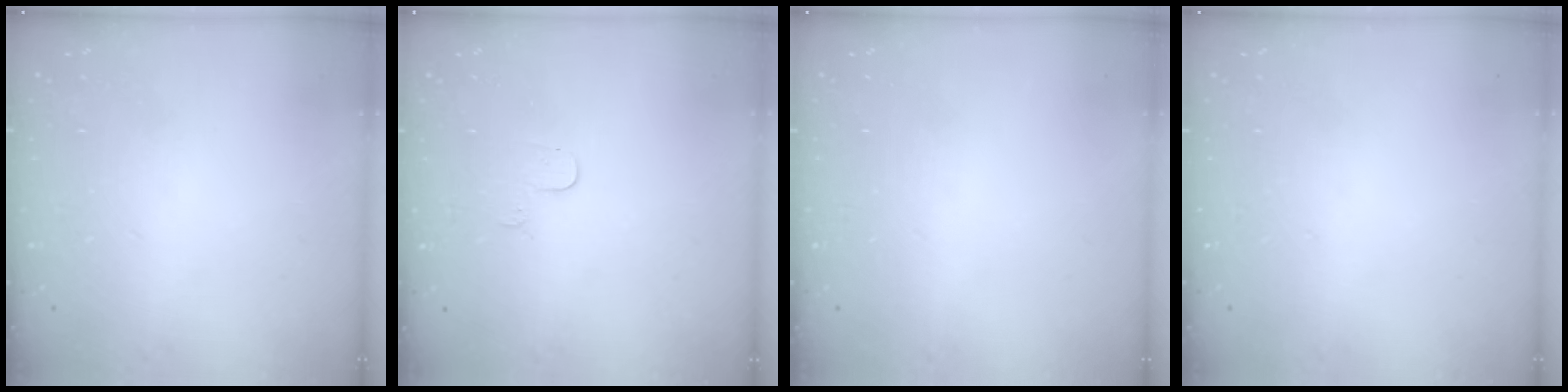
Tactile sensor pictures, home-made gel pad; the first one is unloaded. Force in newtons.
{"total": 3.4, "press": 3.4, "slide": 0.4}
{"total": 0.0}
{"total": 0.0}